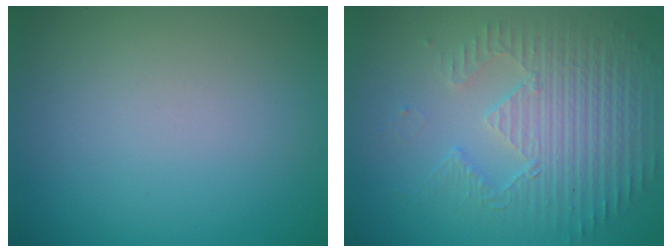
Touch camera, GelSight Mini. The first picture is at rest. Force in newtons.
{"total": 3.8, "press": 3.6, "slide": 1.3}